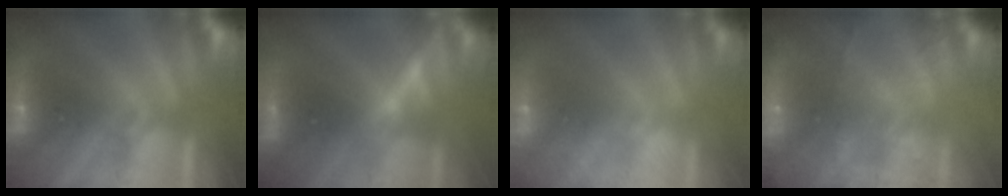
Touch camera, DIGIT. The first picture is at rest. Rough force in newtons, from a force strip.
{"total": 2.2}
{"total": 6.2}
{"total": 7.7}